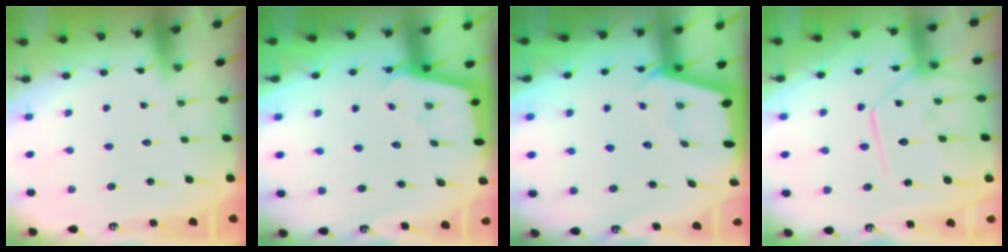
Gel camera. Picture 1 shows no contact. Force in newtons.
{"total": 2.9, "press": 2.9, "slide": 0.3}
{"total": 2.5, "press": 2.5, "slide": 0.3}
{"total": 12.4, "press": 12.3, "slide": 1.6}